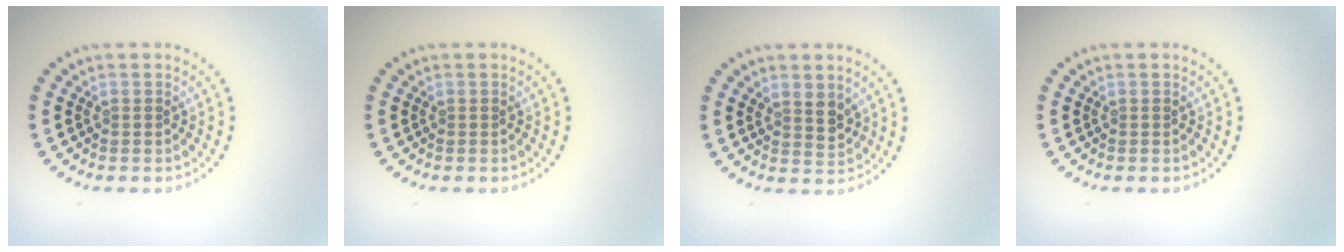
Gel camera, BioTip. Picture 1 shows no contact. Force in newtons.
{"total": 0.0}
{"total": 2.0, "press": 1.8, "slide": 0.9}
{"total": 0.0}